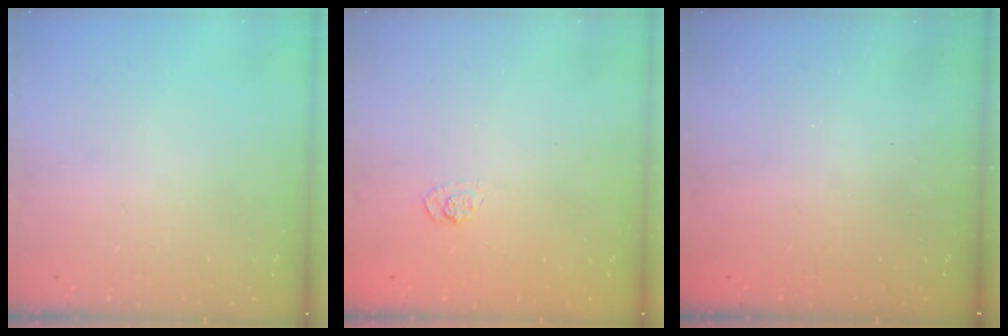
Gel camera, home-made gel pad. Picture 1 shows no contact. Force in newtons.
{"total": 3.6, "press": 3.3, "slide": 1.4}
{"total": 2.4, "press": 2.3, "slide": 0.8}